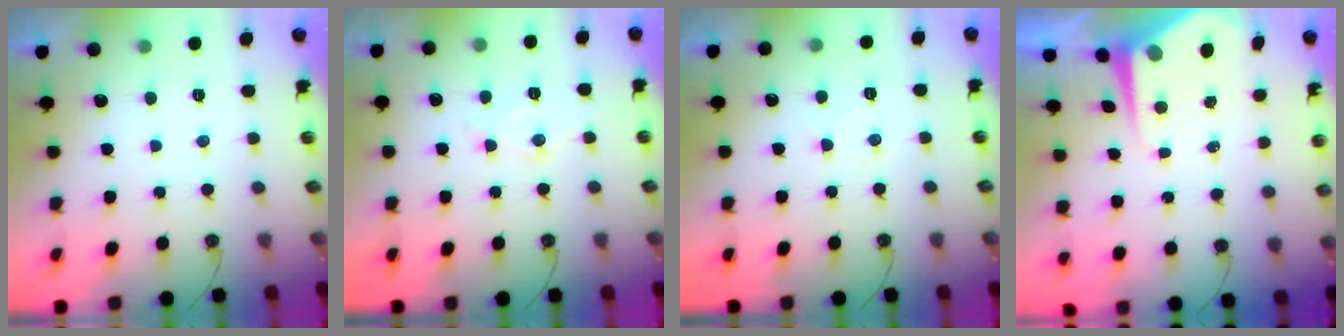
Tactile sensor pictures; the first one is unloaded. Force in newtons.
{"total": 6.5, "press": 6.5, "slide": 0.4}
{"total": 4.1, "press": 4.1, "slide": 0.7}
{"total": 7.6, "press": 7.5, "slide": 0.8}